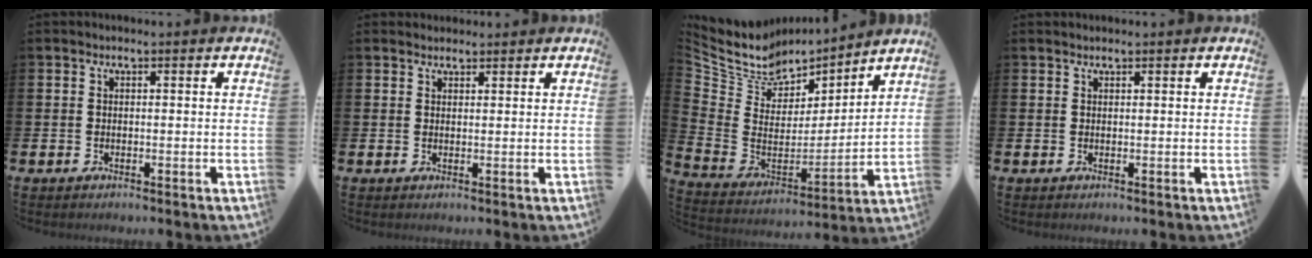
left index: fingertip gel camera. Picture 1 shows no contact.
{"total": 1.6, "force": [1.5, 0.5, -0.1], "torque": [0.006, -0.002, 0.027]}
{"total": 8.1, "force": [7.2, 3.7, 0.1], "torque": [-0.065, -0.057, 0.131]}
{"total": 0.6, "force": [0.6, 0.1, 0.0], "torque": [0.007, -0.003, 0.009]}